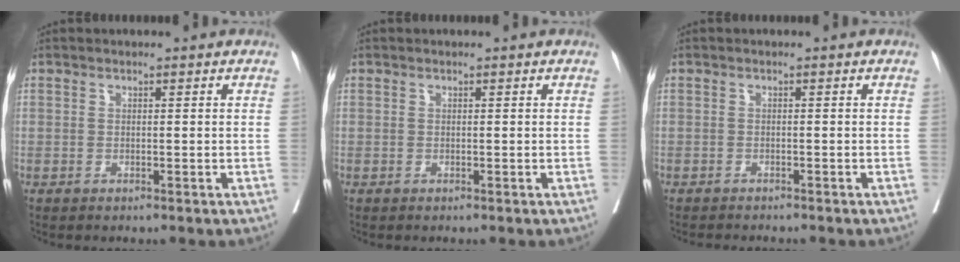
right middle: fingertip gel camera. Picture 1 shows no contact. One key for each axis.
{"total": 0.0}
{"total": 3.5, "fx": -3.3, "fy": 0.4, "fz": 1.2, "tx": -0.017, "ty": -0.007, "tz": -0.045}